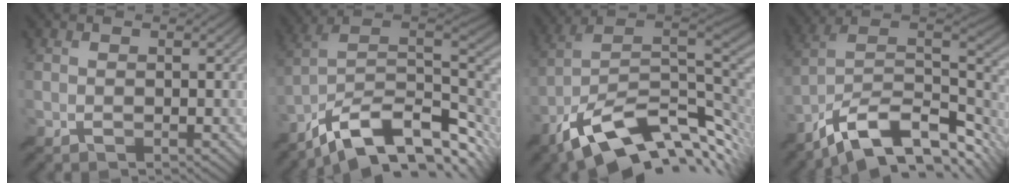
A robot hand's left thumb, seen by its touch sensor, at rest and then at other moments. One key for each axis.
{"total": 15.2, "fx": -7.5, "fy": 7.0, "fz": 11.2, "tx": -0.229, "ty": -0.004, "tz": -0.128}
{"total": 15.7, "fx": -6.2, "fy": 7.7, "fz": 12.2, "tx": -0.243, "ty": -0.001, "tz": -0.114}
{"total": 15.5, "fx": -8.9, "fy": 6.9, "fz": 10.7, "tx": -0.227, "ty": -0.006, "tz": -0.149}